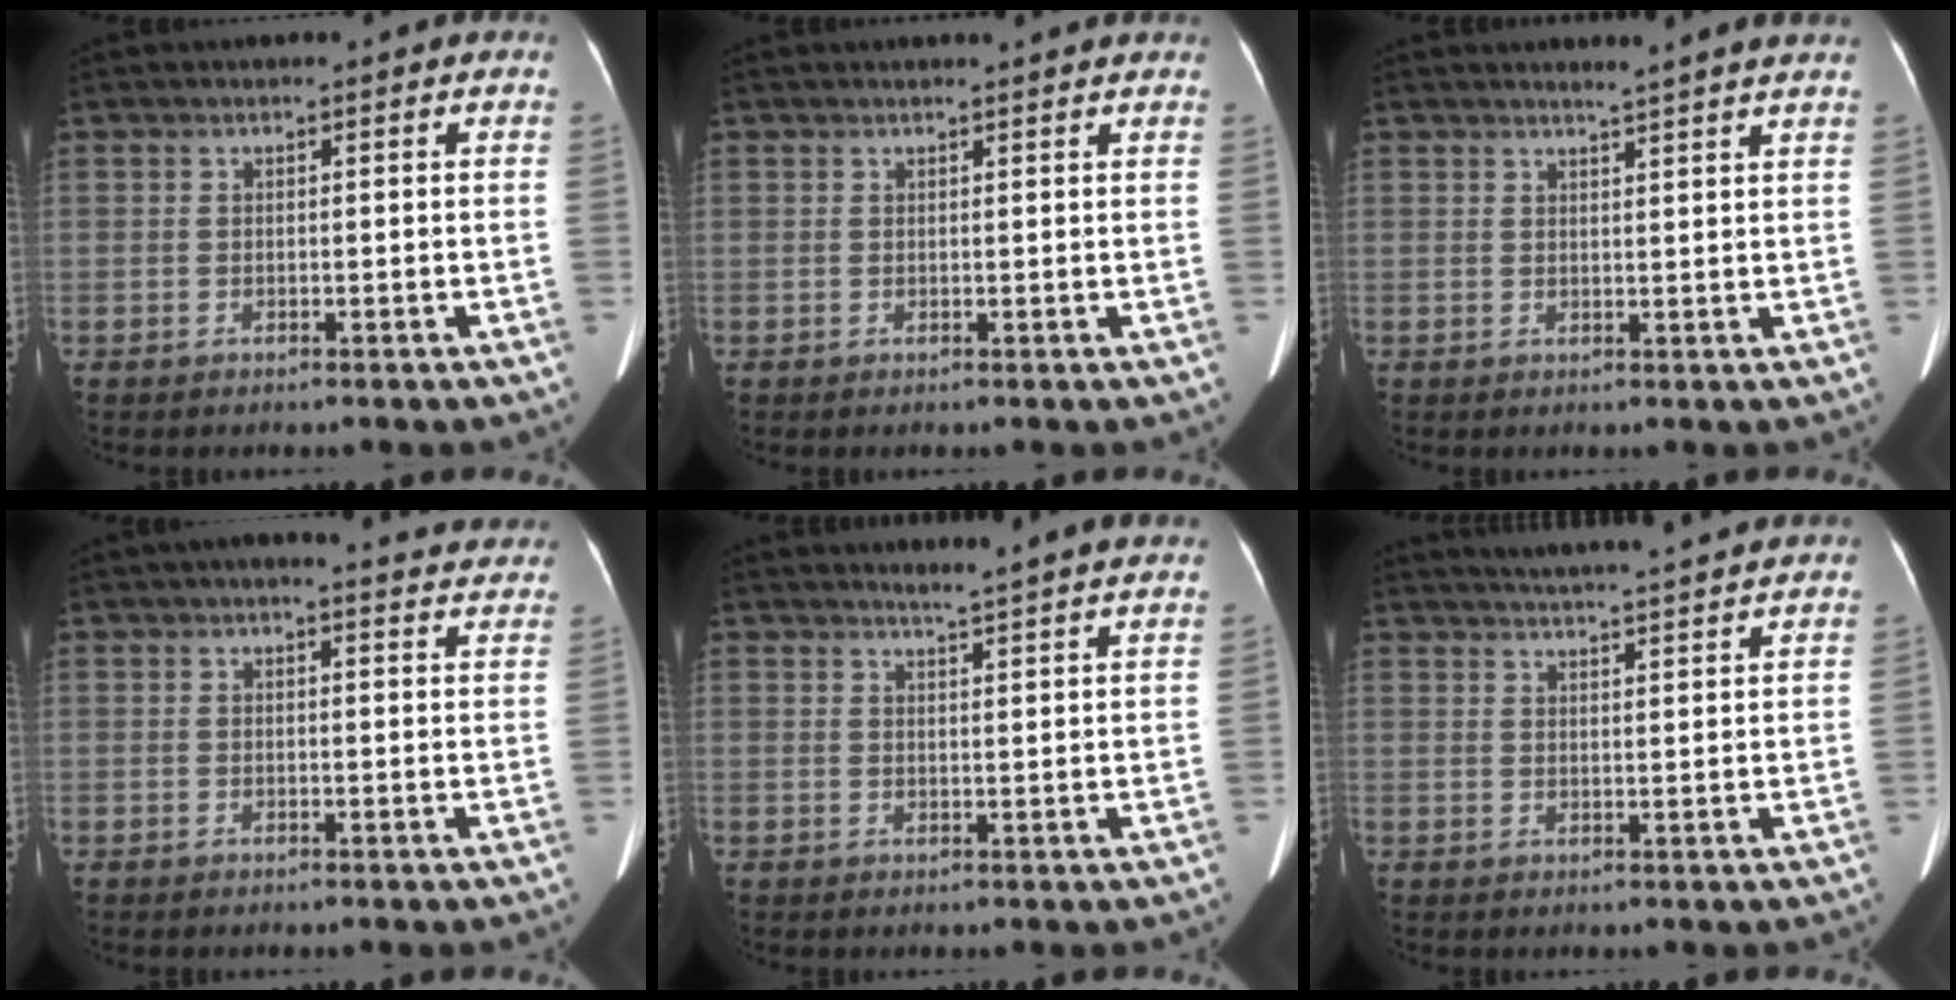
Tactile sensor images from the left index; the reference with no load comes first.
{"total": 3.2, "force": [3.1, 0.0, 0.9], "torque": [-0.014, 0.011, 0.031]}
{"total": 4.8, "force": [4.4, -0.8, 1.8], "torque": [-0.027, 0.001, 0.043]}
{"total": 9.4, "force": [8.7, 1.8, 3.3], "torque": [-0.021, 0.003, 0.074]}
{"total": 8.6, "force": [8.0, -0.7, 3.0], "torque": [-0.044, -0.005, 0.085]}
{"total": 14.0, "force": [13.0, 0.1, 5.2], "torque": [-0.085, 0.012, 0.169]}